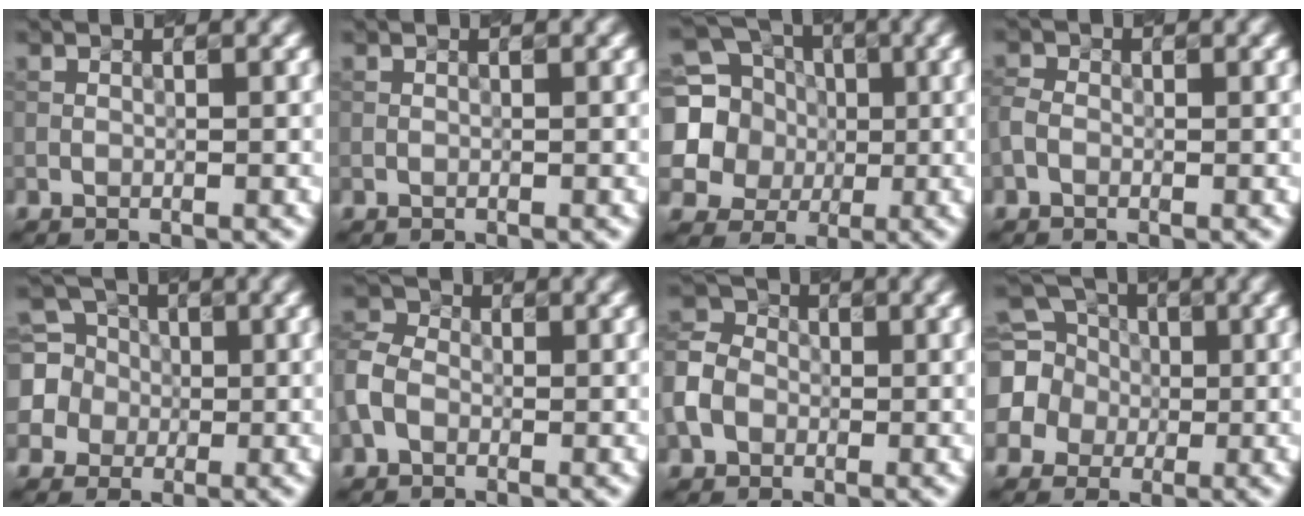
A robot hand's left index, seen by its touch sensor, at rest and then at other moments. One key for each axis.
{"total": 0.0}
{"total": 13.0, "fx": 1.8, "fy": 11.9, "fz": 4.9, "tx": -0.155, "ty": 0.035, "tz": 0.006}
{"total": 1.3, "fx": -0.5, "fy": 1.0, "fz": 0.7, "tx": -0.013, "ty": 0.004, "tz": -0.017}
{"total": 6.1, "fx": 0.8, "fy": 5.8, "fz": 1.7, "tx": -0.037, "ty": 0.031, "tz": -0.014}
{"total": 3.2, "fx": -0.9, "fy": 2.5, "fz": 1.7, "tx": -0.037, "ty": 0.010, "tz": -0.031}
{"total": 4.8, "fx": -1.3, "fy": 4.0, "fz": 2.3, "tx": -0.061, "ty": 0.002, "tz": -0.034}
{"total": 7.8, "fx": 0.7, "fy": 7.2, "fz": 2.9, "tx": -0.080, "ty": 0.019, "tz": -0.026}